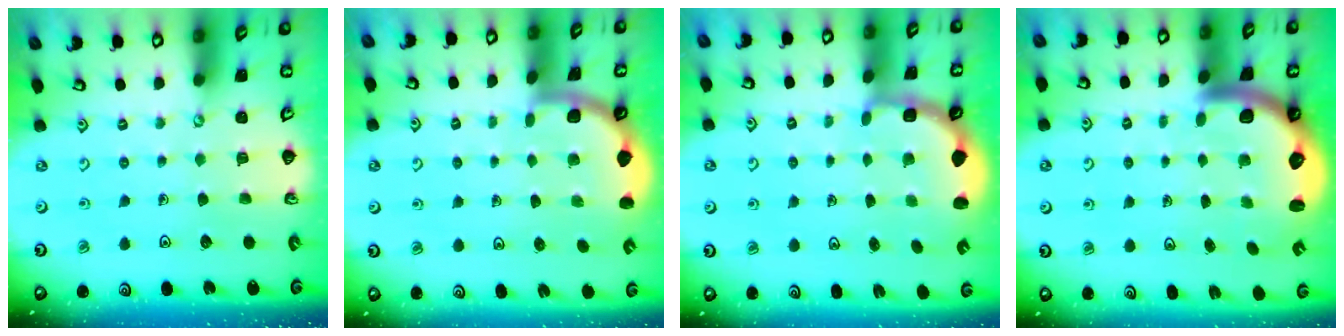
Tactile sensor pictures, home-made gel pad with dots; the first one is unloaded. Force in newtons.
{"total": 2.2, "press": 2.2, "slide": 0.1}
{"total": 2.9, "press": 1.9, "slide": 2.2}
{"total": 3.8, "press": 3.8, "slide": 0.6}